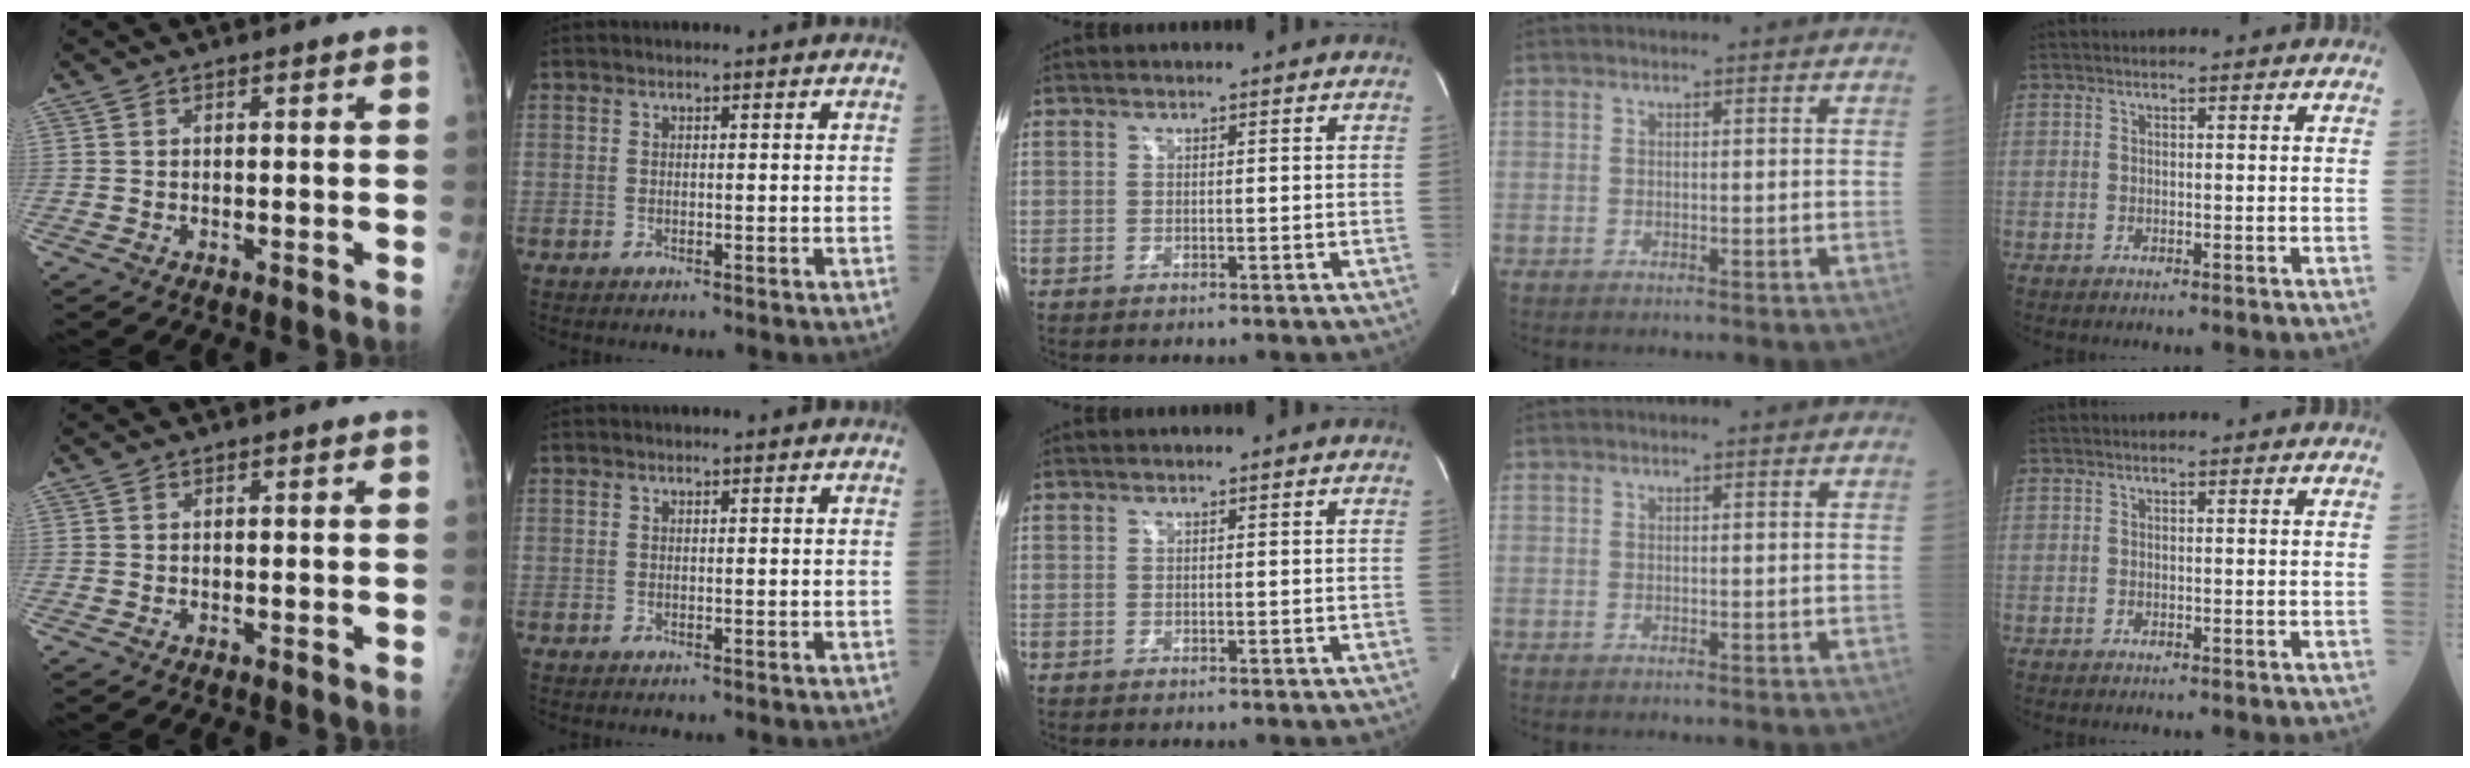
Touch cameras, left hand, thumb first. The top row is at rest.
{}